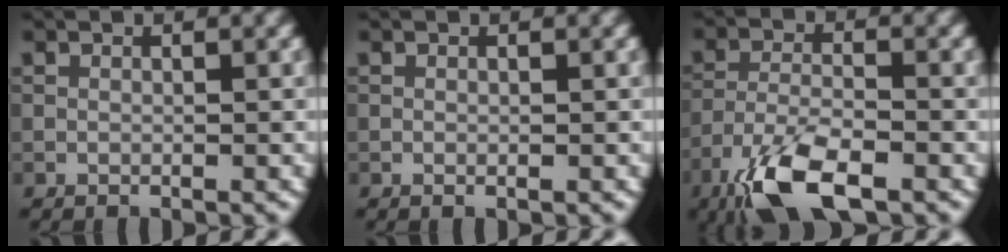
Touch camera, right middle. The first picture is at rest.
{"total": 0.0}
{"total": 7.6, "force": [-4.9, 2.6, 5.2], "torque": [-0.105, -0.006, -0.098]}